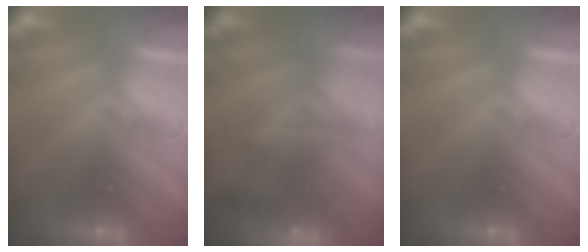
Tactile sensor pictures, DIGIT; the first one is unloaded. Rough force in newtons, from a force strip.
{"total": 10.5}
{"total": 0.0}